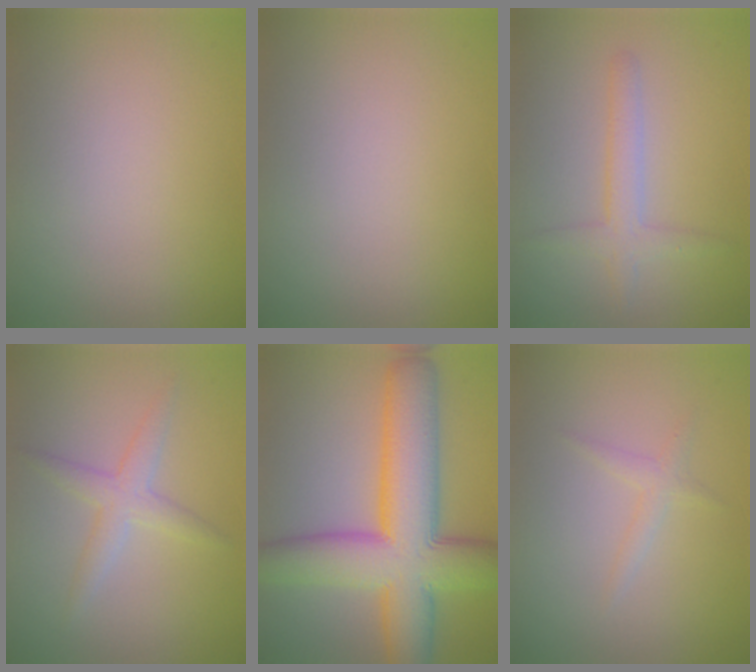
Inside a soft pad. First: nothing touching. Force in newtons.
{"total": 0.0}
{"total": 2.4, "press": 2.4, "slide": 0.1}
{"total": 2.4, "press": 2.4, "slide": 0.1}
{"total": 11.7, "press": 11.7, "slide": 0.2}
{"total": 1.2, "press": 1.2, "slide": 0.1}